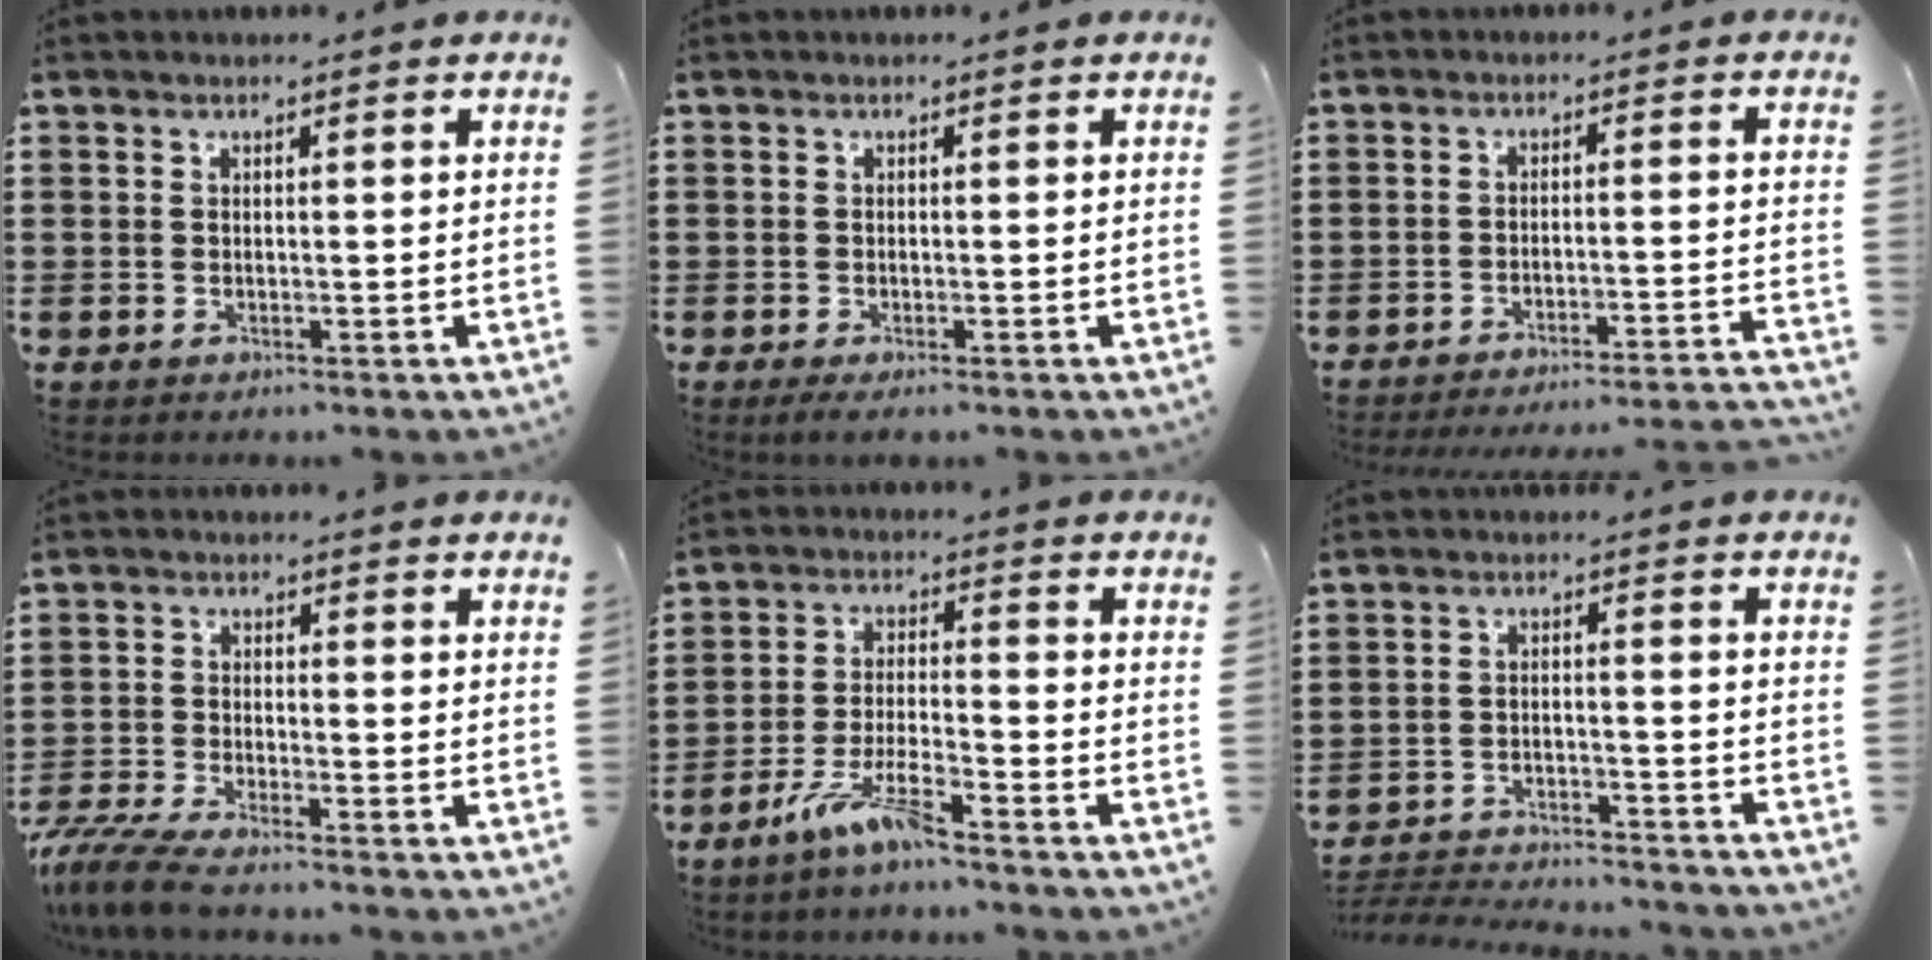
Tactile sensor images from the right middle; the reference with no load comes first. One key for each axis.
{"total": 0.7, "fx": -0.5, "fy": 0.0, "fz": 0.5, "tx": -0.009, "ty": -0.005, "tz": -0.007}
{"total": 3.2, "fx": -3.1, "fy": -0.5, "fz": 0.9, "tx": -0.015, "ty": -0.003, "tz": -0.064}
{"total": 4.8, "fx": -4.3, "fy": 0.0, "fz": 2.1, "tx": -0.070, "ty": -0.023, "tz": -0.093}
{"total": 6.9, "fx": -5.2, "fy": 0.8, "fz": 4.5, "tx": -0.099, "ty": -0.007, "tz": -0.097}
{"total": 4.1, "fx": -4.1, "fy": 0.1, "fz": 0.5, "tx": -0.018, "ty": 0.000, "tz": -0.088}